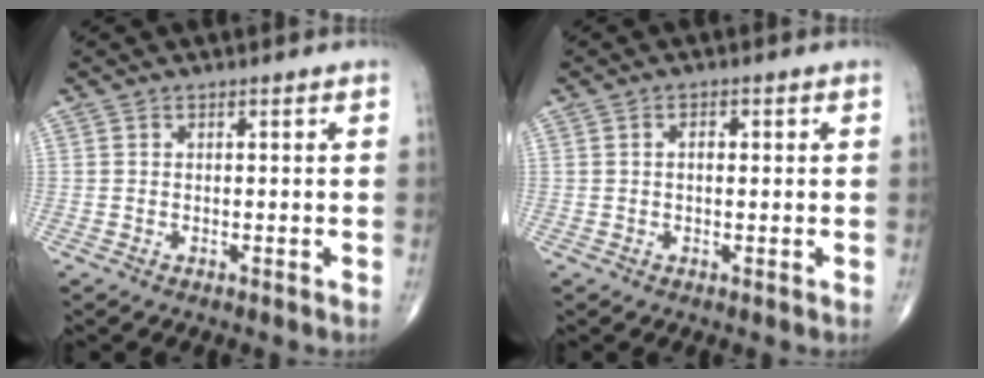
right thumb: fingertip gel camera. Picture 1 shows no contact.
{"total": 1.6, "force": [0.2, 0.9, 1.4], "torque": [-0.021, 0.003, 0.001]}